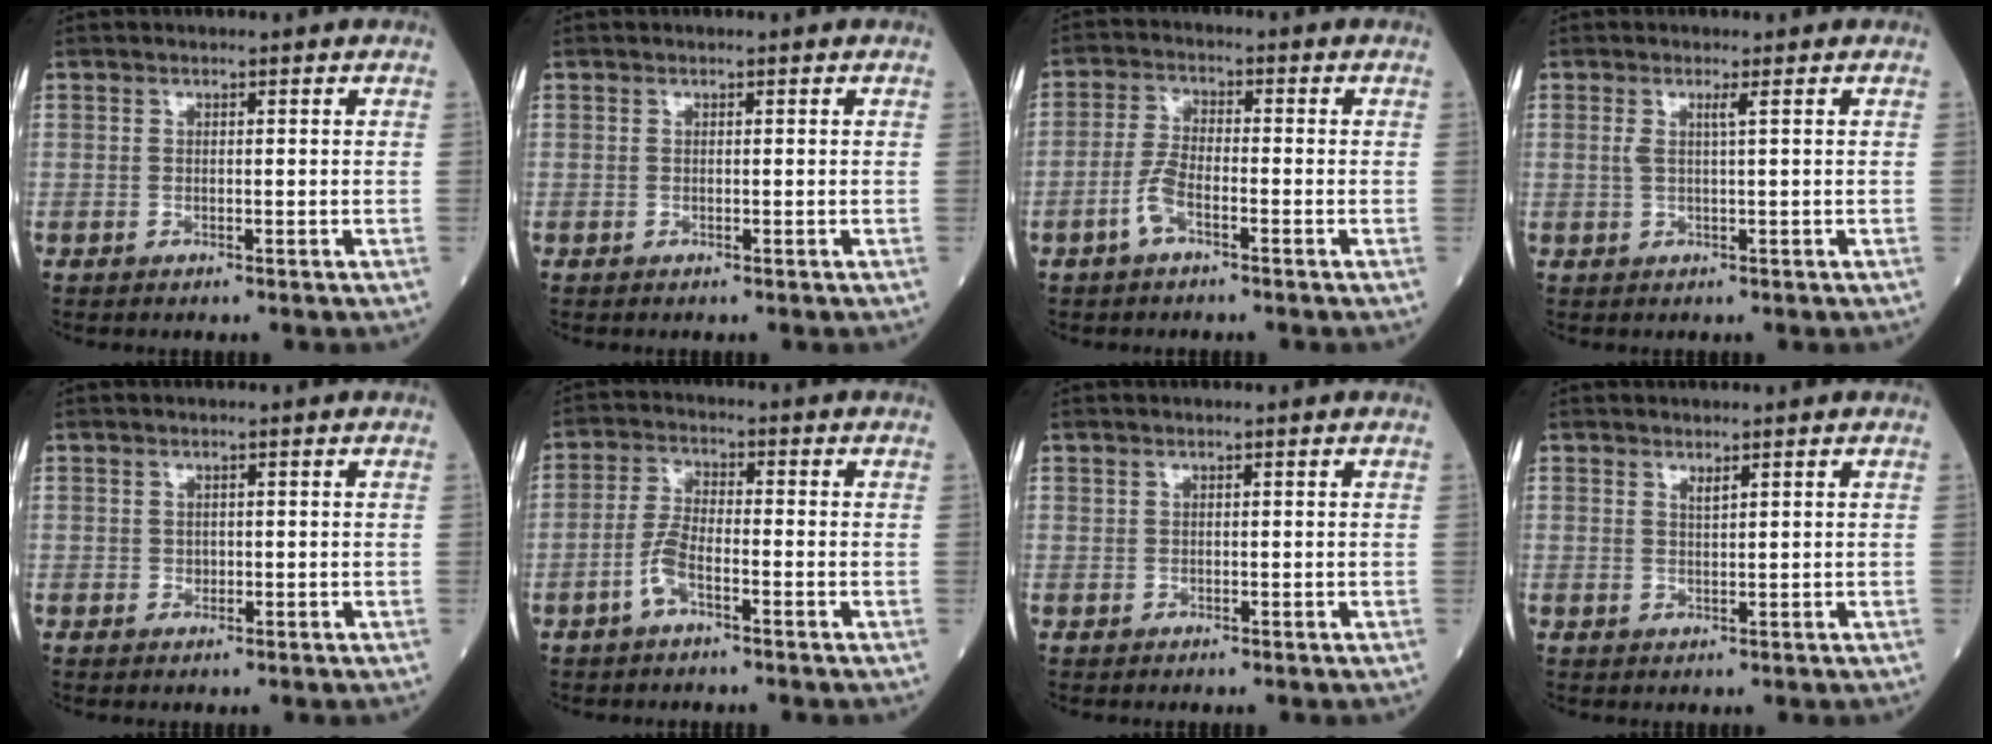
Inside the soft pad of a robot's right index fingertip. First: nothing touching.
{"total": 0.0}
{"total": 4.3, "force": [-2.2, 1.4, 3.4], "torque": [-0.077, 0.005, -0.048]}
{"total": 1.7, "force": [0.6, -0.3, 1.6], "torque": [-0.037, 0.000, 0.012]}
{"total": 0.8, "force": [0.1, 0.7, 0.3], "torque": [-0.004, 0.001, 0.001]}
{"total": 4.7, "force": [-2.4, 1.4, 3.8], "torque": [-0.085, 0.006, -0.051]}
{"total": 0.0}
{"total": 0.9, "force": [0.7, -0.1, 0.5], "torque": [-0.012, -0.005, 0.013]}